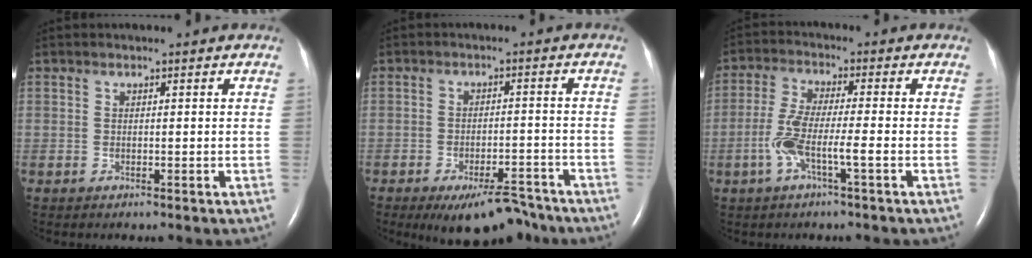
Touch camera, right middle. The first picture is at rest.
{"total": 9.1, "force": [-7.3, 3.1, 4.5], "torque": [-0.059, -0.001, -0.113]}
{"total": 6.5, "force": [-2.3, 0.2, 6.1], "torque": [-0.130, 0.004, -0.048]}